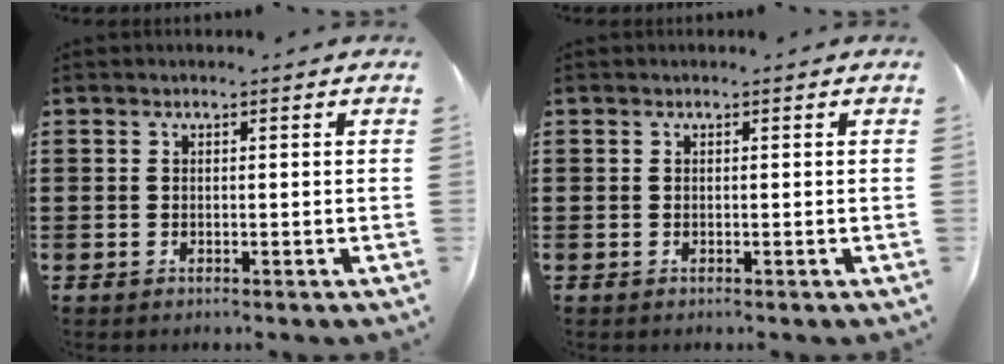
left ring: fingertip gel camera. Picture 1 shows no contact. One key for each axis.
{"total": 0.0}